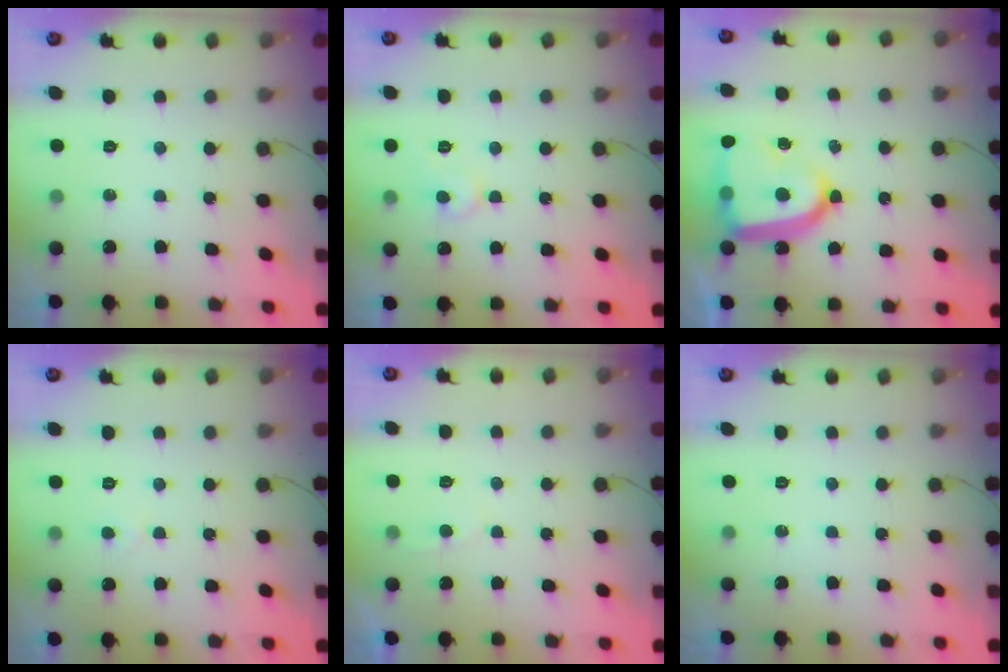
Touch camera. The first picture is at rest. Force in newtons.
{"total": 7.1, "press": 7.1, "slide": 0.3}
{"total": 19.3, "press": 19.2, "slide": 1.9}
{"total": 2.4, "press": 2.3, "slide": 0.3}
{"total": 2.2, "press": 2.2, "slide": 0.2}
{"total": 0.0}